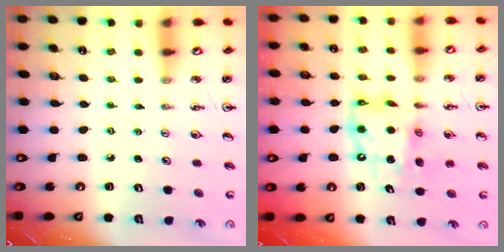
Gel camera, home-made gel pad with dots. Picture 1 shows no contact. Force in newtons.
{"total": 10.4, "press": 10.4, "slide": 1.1}